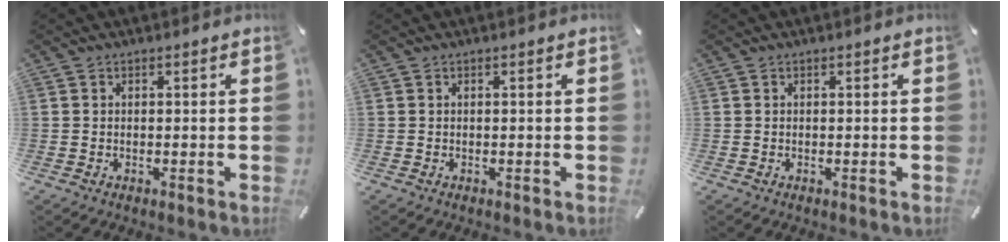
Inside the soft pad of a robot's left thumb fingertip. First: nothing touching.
{"total": 0.0}
{"total": 0.0}